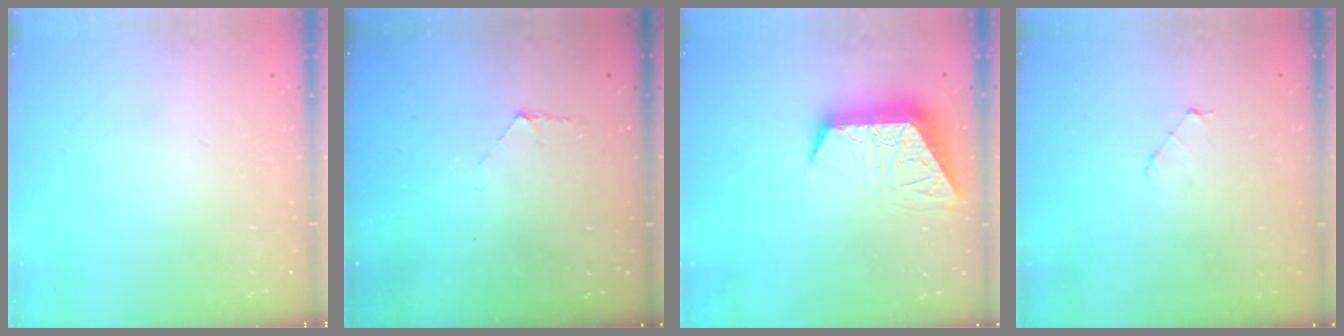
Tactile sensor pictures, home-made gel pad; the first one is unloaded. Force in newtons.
{"total": 4.2, "press": 4.2, "slide": 0.5}
{"total": 11.3, "press": 11.2, "slide": 1.0}
{"total": 2.9, "press": 2.9, "slide": 0.3}